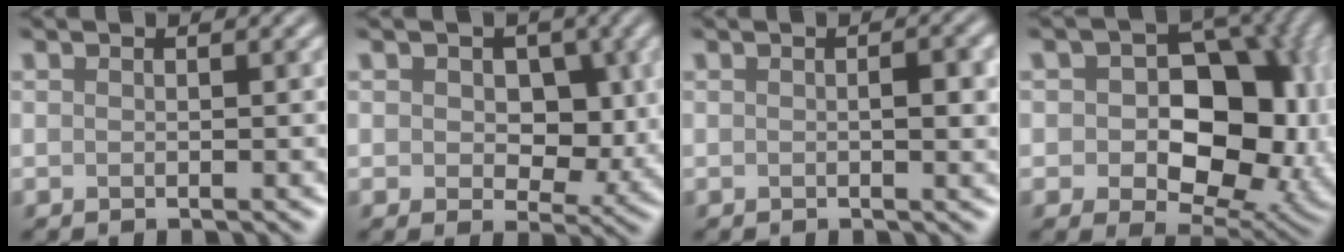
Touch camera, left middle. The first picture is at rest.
{"total": 5.2, "force": [0.8, 3.6, 3.8], "torque": [-0.052, -0.010, 0.008]}
{"total": 2.3, "force": [0.0, 0.7, 2.1], "torque": [-0.030, 0.001, 0.000]}
{"total": 12.0, "force": [0.8, 8.3, 8.7], "torque": [-0.101, 0.002, 0.014]}